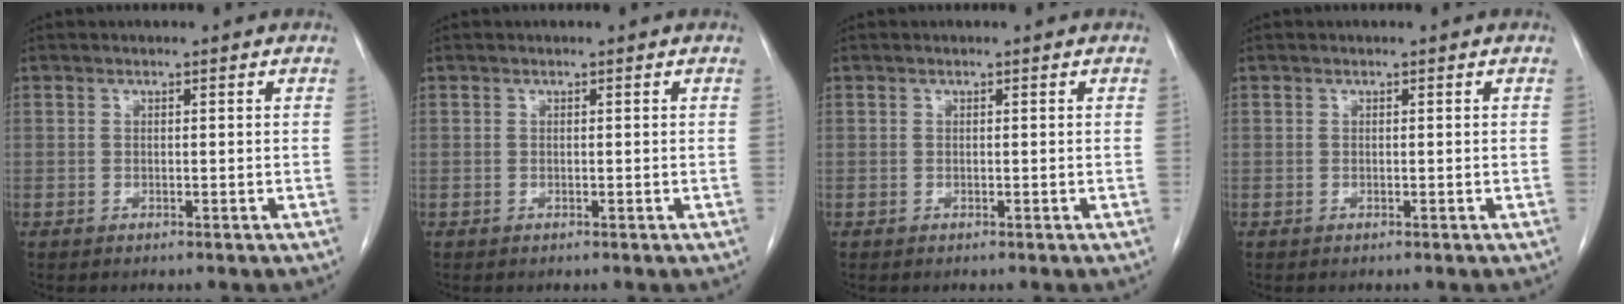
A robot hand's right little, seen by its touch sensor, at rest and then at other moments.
{"total": 0.0}
{"total": 0.0}
{"total": 0.0}